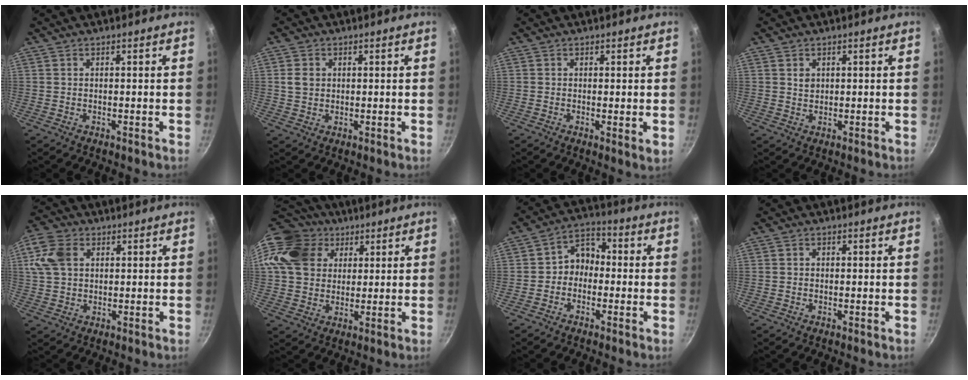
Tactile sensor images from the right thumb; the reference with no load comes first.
{"total": 3.4, "force": [0.7, 2.8, 1.8], "torque": [-0.024, 0.001, 0.011]}
{"total": 1.7, "force": [0.1, 0.4, 1.6], "torque": [-0.025, -0.010, -0.002]}
{"total": 1.8, "force": [0.6, 1.4, 0.8], "torque": [-0.010, 0.000, 0.012]}
{"total": 8.3, "force": [2.2, 6.2, 5.1], "torque": [-0.087, 0.004, 0.033]}
{"total": 16.2, "force": [6.0, 12.8, 7.8], "torque": [-0.131, 0.018, 0.102]}
{"total": 6.3, "force": [-1.2, 5.2, 3.4], "torque": [-0.018, 0.031, -0.037]}
{"total": 0.6, "force": [-0.1, 0.6, 0.2], "torque": [-0.002, 0.003, -0.003]}